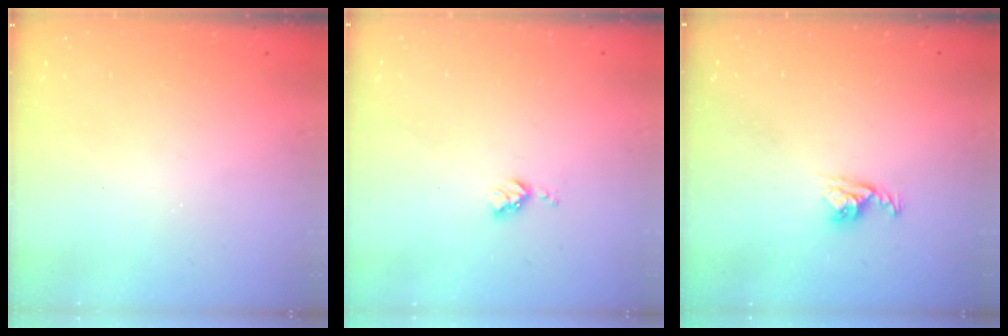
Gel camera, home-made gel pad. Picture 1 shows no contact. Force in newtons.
{"total": 3.7, "press": 3.7, "slide": 0.4}
{"total": 4.8, "press": 4.8, "slide": 0.2}